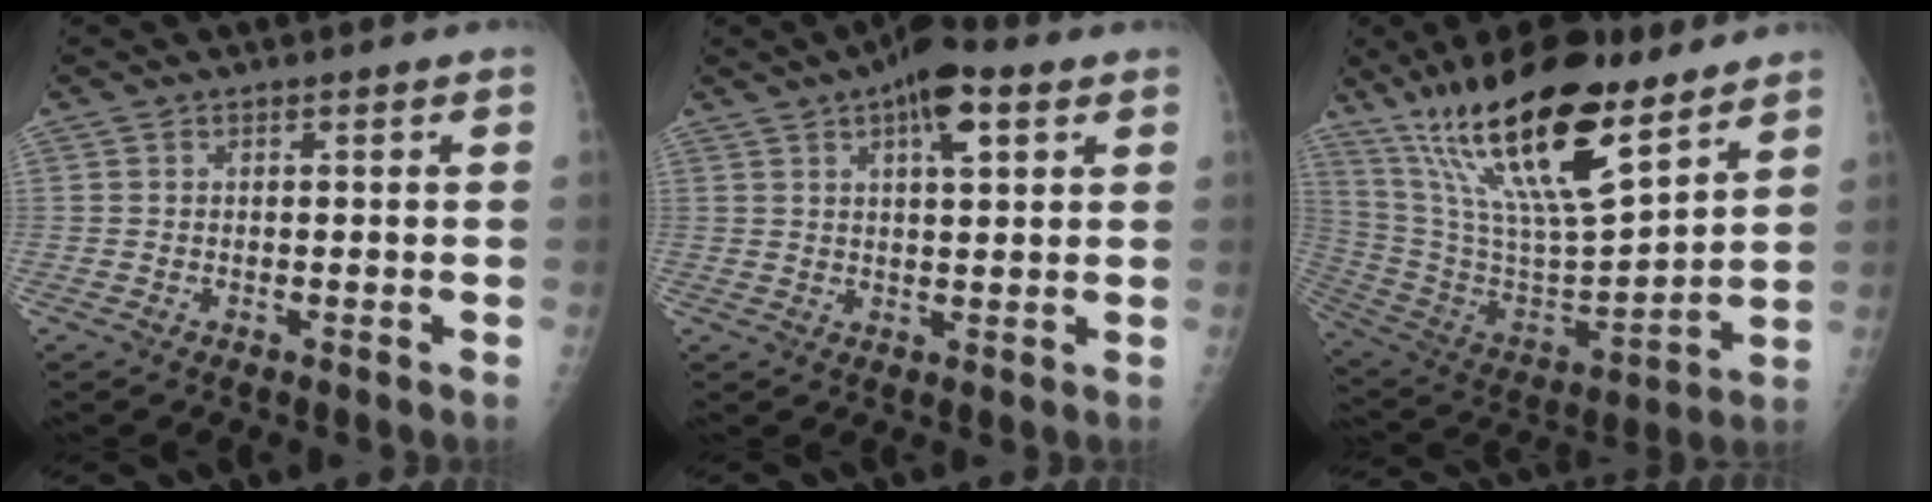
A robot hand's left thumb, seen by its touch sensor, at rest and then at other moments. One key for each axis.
{"total": 8.5, "fx": 4.2, "fy": 3.1, "fz": 6.7, "tx": -0.093, "ty": -0.001, "tz": 0.061}
{"total": 25.5, "fx": 16.3, "fy": 7.6, "fz": 18.0, "tx": -0.310, "ty": -0.060, "tz": 0.295}